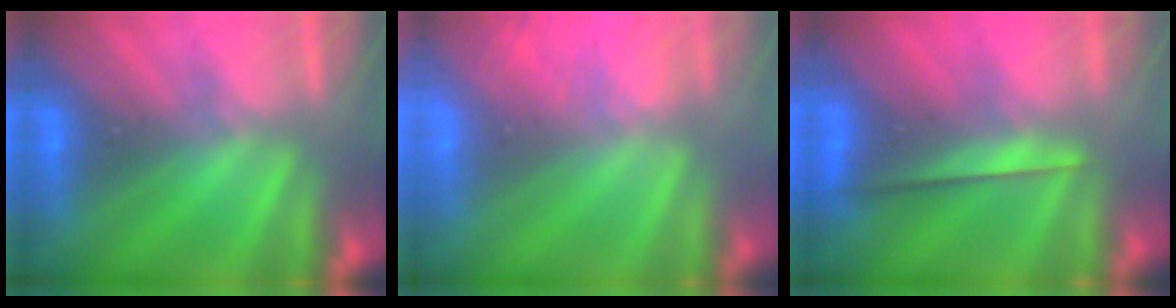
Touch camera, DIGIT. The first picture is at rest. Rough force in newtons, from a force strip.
{"total": 7.1}
{"total": 2.3}